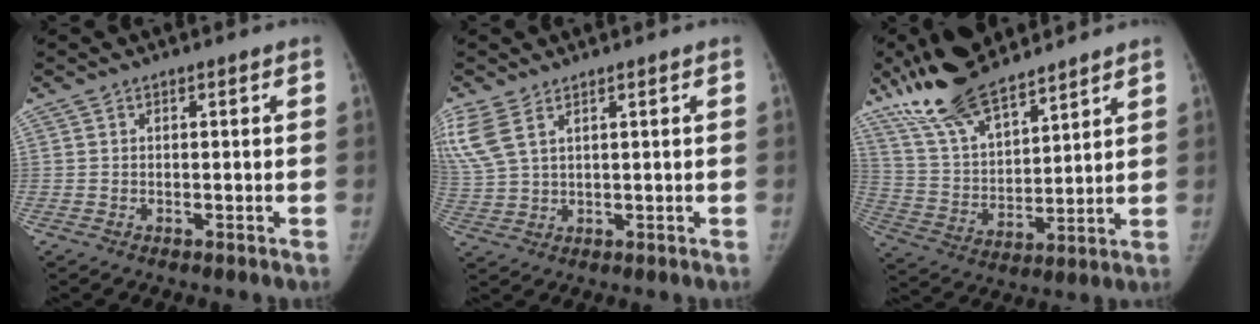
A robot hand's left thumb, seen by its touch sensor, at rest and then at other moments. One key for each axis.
{"total": 8.4, "fx": 4.3, "fy": 4.1, "fz": 5.9, "tx": -0.161, "ty": 0.003, "tz": 0.099}
{"total": 17.0, "fx": 13.4, "fy": 5.6, "fz": 8.8, "tx": -0.136, "ty": -0.057, "tz": 0.257}